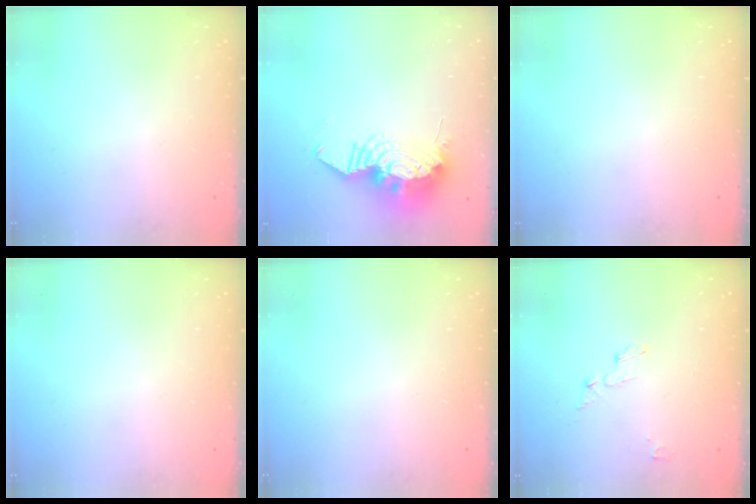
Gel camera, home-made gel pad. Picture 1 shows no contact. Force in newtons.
{"total": 13.7, "press": 13.7, "slide": 1.0}
{"total": 0.0}
{"total": 0.0}
{"total": 0.0}
{"total": 4.6, "press": 4.5, "slide": 0.5}